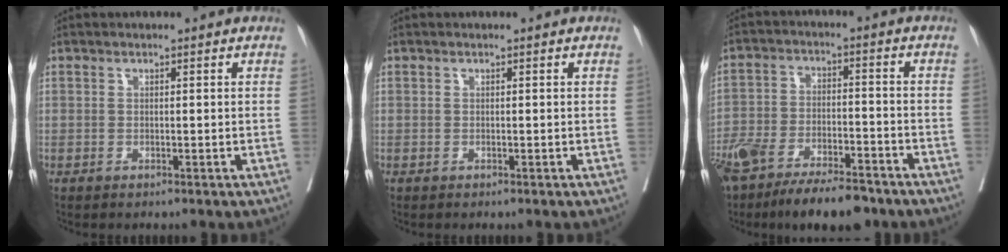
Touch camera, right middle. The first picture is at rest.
{"total": 0.0}
{"total": 16.1, "force": [-12.1, 5.0, 9.3], "torque": [-0.184, -0.017, -0.203]}